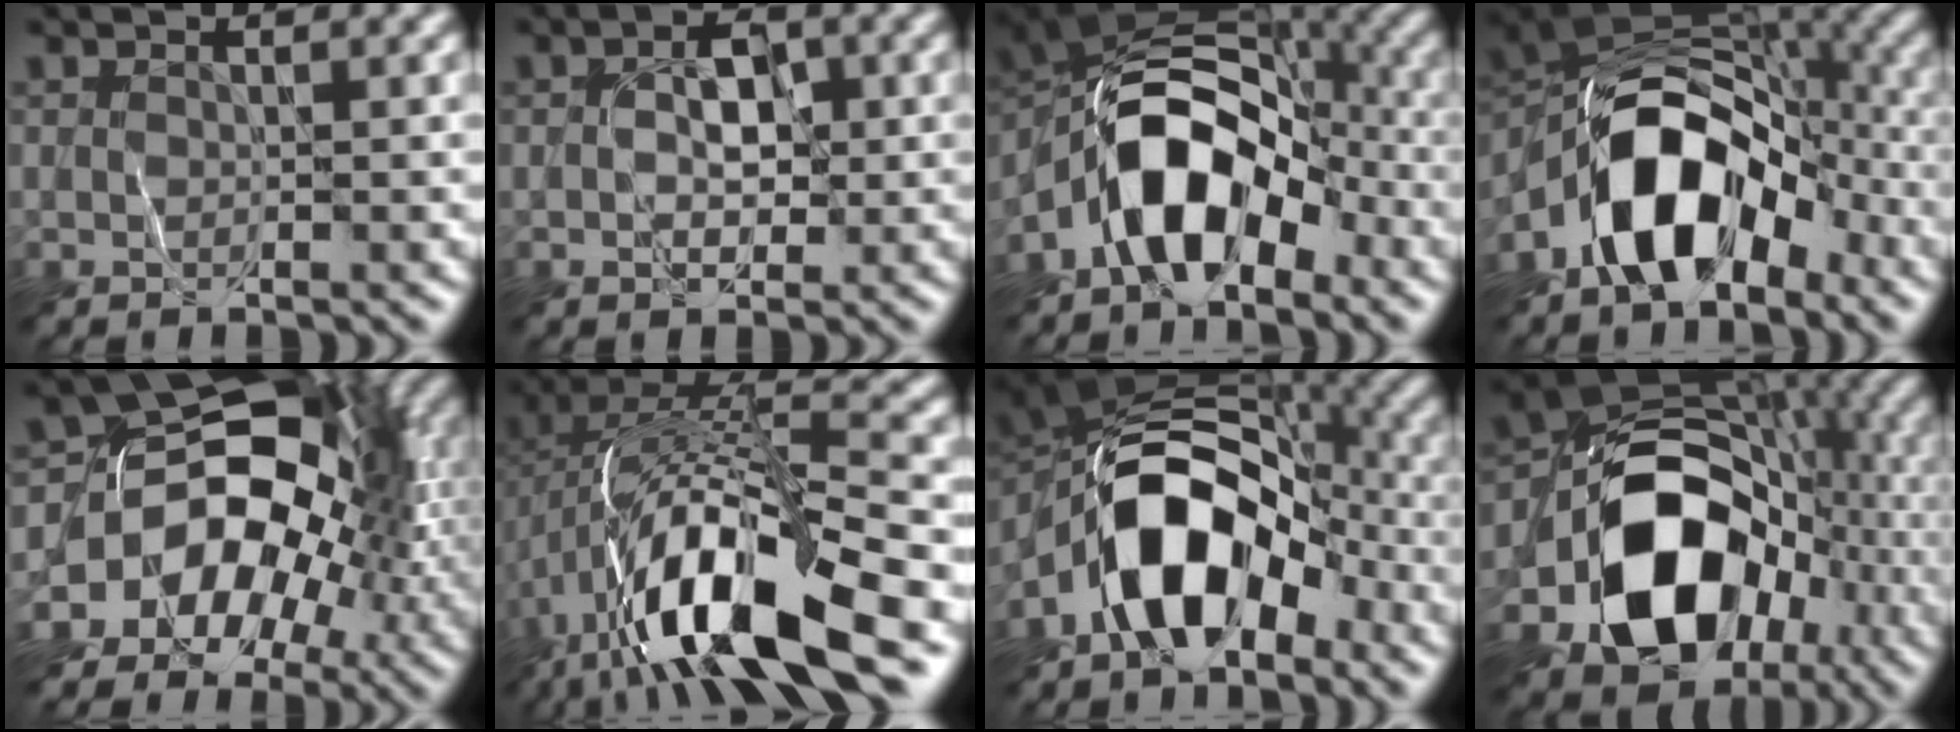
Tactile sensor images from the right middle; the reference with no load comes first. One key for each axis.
{"total": 3.1, "fx": -0.1, "fy": 1.9, "fz": 2.4, "tx": -0.039, "ty": 0.002, "tz": -0.004}
{"total": 8.7, "fx": -3.9, "fy": 4.9, "fz": 6.1, "tx": -0.092, "ty": 0.017, "tz": -0.080}
{"total": 10.4, "fx": -5.0, "fy": 5.9, "fz": 7.0, "tx": -0.105, "ty": 0.015, "tz": -0.098}
{"total": 12.9, "fx": -3.5, "fy": 9.1, "fz": 8.4, "tx": -0.086, "ty": 0.010, "tz": -0.074}
{"total": 14.8, "fx": -5.1, "fy": 5.9, "fz": 12.6, "tx": -0.234, "ty": -0.006, "tz": -0.085}
{"total": 10.0, "fx": -4.3, "fy": 5.6, "fz": 7.0, "tx": -0.113, "ty": 0.018, "tz": -0.086}
{"total": 14.6, "fx": -5.1, "fy": 10.5, "fz": 8.8, "tx": -0.137, "ty": -0.014, "tz": -0.093}